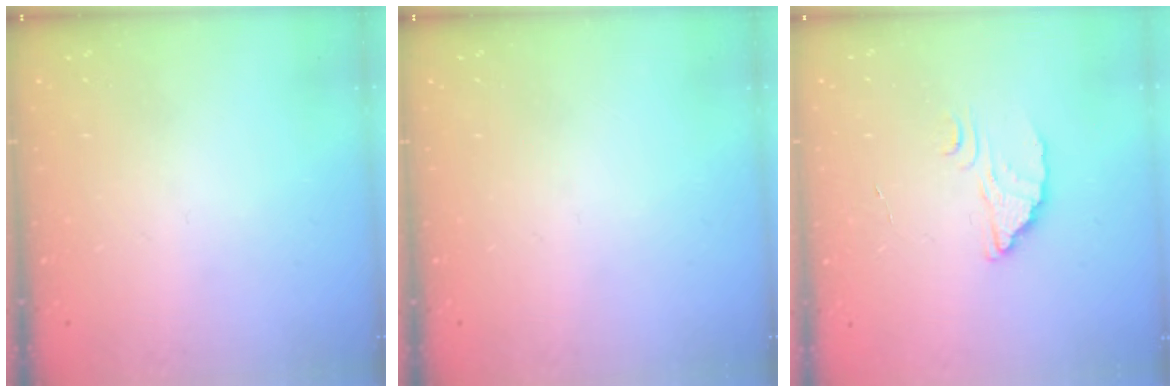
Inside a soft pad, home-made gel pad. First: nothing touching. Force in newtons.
{"total": 0.0}
{"total": 2.6, "press": 2.6, "slide": 0.1}